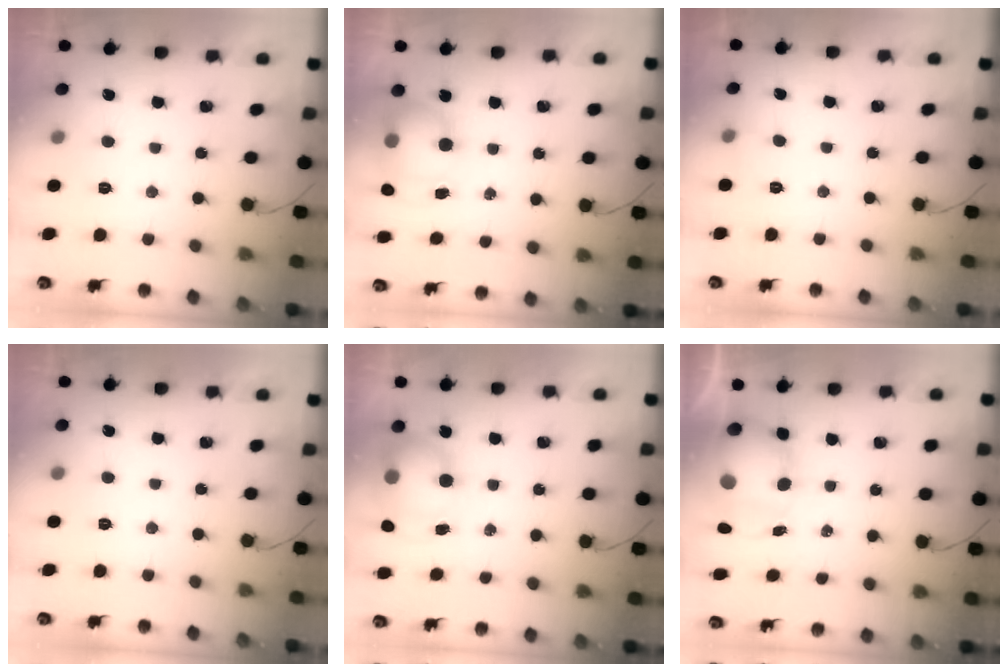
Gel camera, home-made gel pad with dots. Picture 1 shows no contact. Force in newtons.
{"total": 7.8, "press": 7.7, "slide": 1.1}
{"total": 2.4, "press": 2.2, "slide": 0.9}
{"total": 0.0}
{"total": 10.7, "press": 8.7, "slide": 6.3}
{"total": 8.4, "press": 8.2, "slide": 2.0}